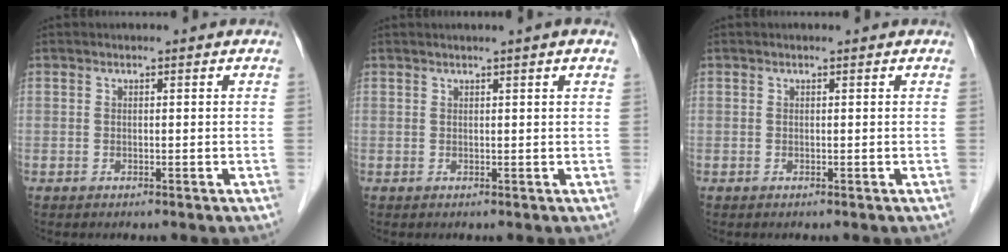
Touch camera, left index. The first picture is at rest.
{"total": 1.6, "force": [1.1, -0.5, 1.1], "torque": [-0.018, 0.005, 0.022]}
{"total": 0.0}